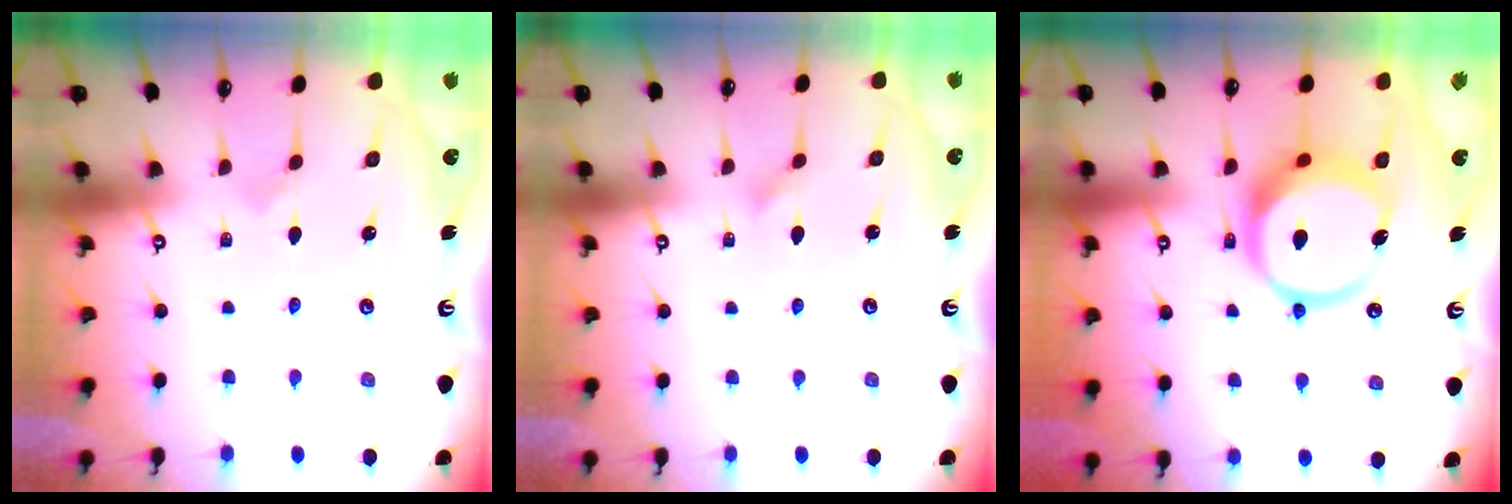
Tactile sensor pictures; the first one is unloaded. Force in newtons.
{"total": 1.6, "press": 1.6, "slide": 0.2}
{"total": 14.0, "press": 13.9, "slide": 1.6}